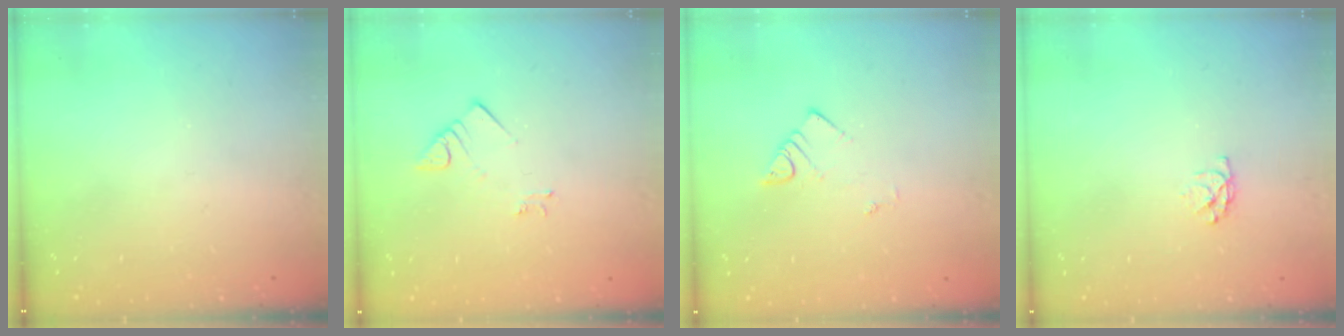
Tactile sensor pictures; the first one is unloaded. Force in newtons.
{"total": 2.8, "press": 2.8, "slide": 0.3}
{"total": 2.3, "press": 2.3, "slide": 0.2}
{"total": 4.0, "press": 3.9, "slide": 0.5}